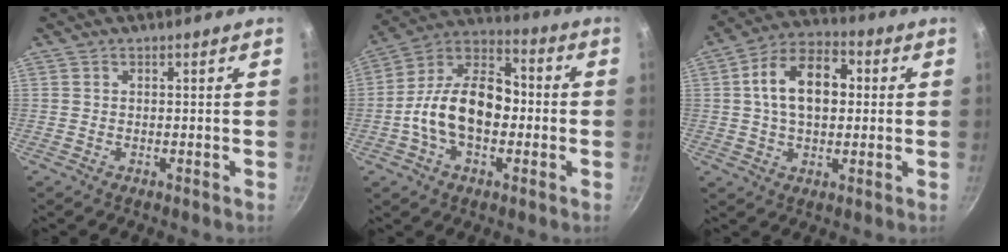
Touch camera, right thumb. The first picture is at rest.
{"total": 16.9, "force": [-2.3, 10.7, 12.8], "torque": [-0.187, 0.045, -0.058]}
{"total": 13.7, "force": [1.7, 8.7, 10.4], "torque": [-0.144, 0.027, 0.016]}